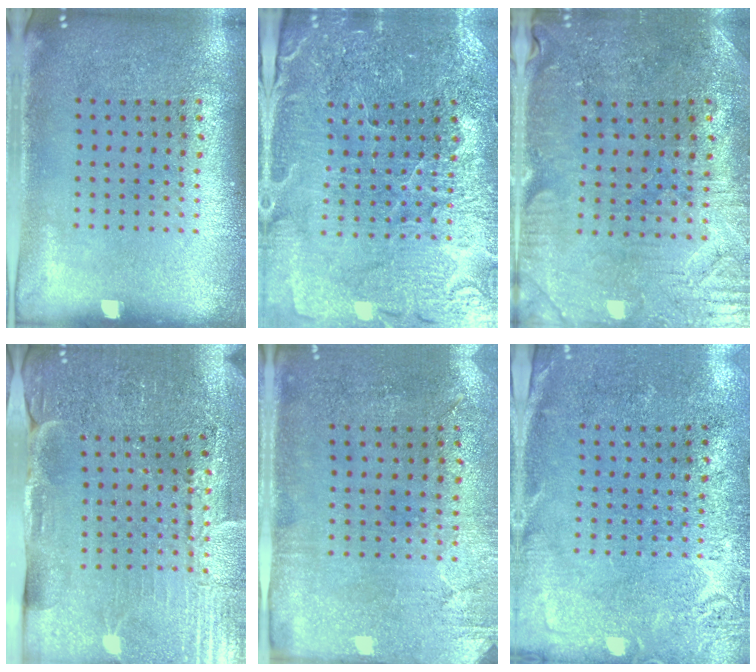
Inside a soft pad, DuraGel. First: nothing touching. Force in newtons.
{"total": 3.3, "press": 3.3, "slide": 0.3}
{"total": 0.9, "press": 0.8, "slide": 0.4}
{"total": 3.7, "press": 3.7, "slide": 0.3}
{"total": 2.8, "press": 2.3, "slide": 1.7}
{"total": 2.8, "press": 2.4, "slide": 1.4}